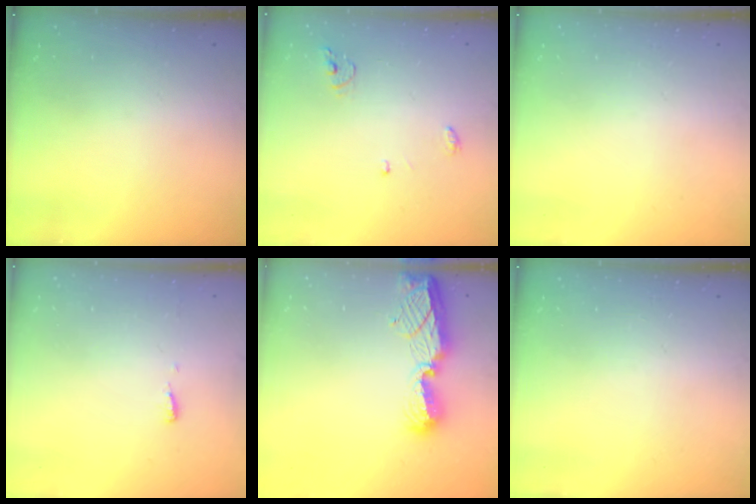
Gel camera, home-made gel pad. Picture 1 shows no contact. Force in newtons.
{"total": 4.2, "press": 4.1, "slide": 0.3}
{"total": 0.0}
{"total": 3.7, "press": 3.7, "slide": 0.4}
{"total": 13.5, "press": 13.5, "slide": 0.9}
{"total": 0.0}